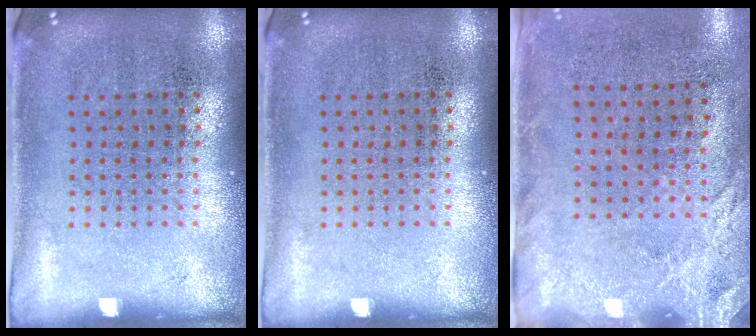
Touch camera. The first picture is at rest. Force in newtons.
{"total": 0.0}
{"total": 2.5, "press": 1.9, "slide": 1.6}